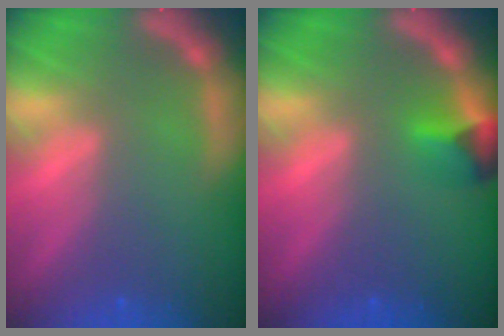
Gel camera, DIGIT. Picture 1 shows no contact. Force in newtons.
{"total": 2.4}